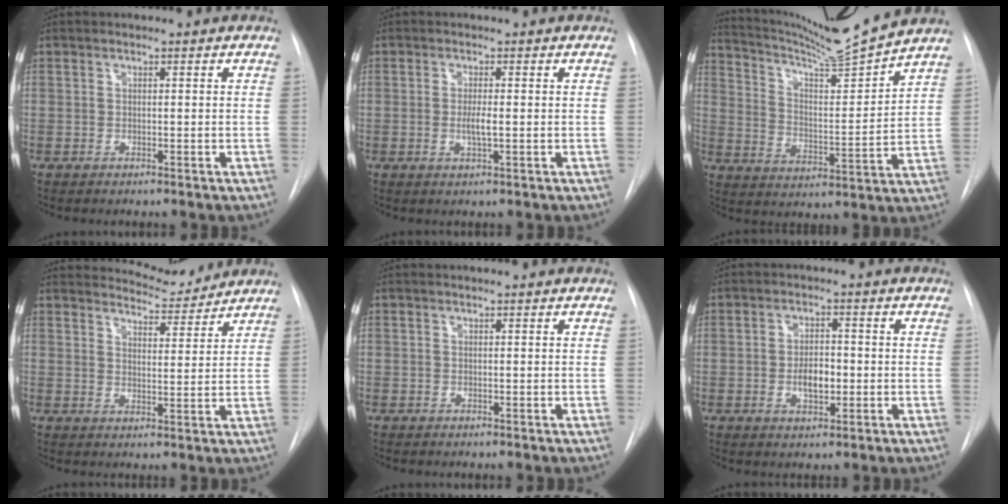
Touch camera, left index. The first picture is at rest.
{"total": 2.2, "force": [-1.0, 0.1, 2.0], "torque": [-0.040, -0.010, -0.014]}
{"total": 14.9, "force": [13.9, -1.9, 5.2], "torque": [-0.098, -0.034, 0.224]}
{"total": 6.0, "force": [6.0, 0.7, 0.0], "torque": [-0.002, -0.012, 0.084]}
{"total": 0.0}
{"total": 4.0, "force": [-1.5, 1.9, 3.3], "torque": [-0.053, -0.004, -0.020]}